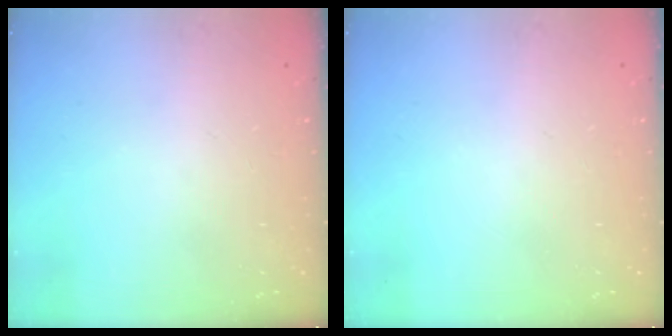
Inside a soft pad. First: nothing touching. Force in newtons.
{"total": 0.0}